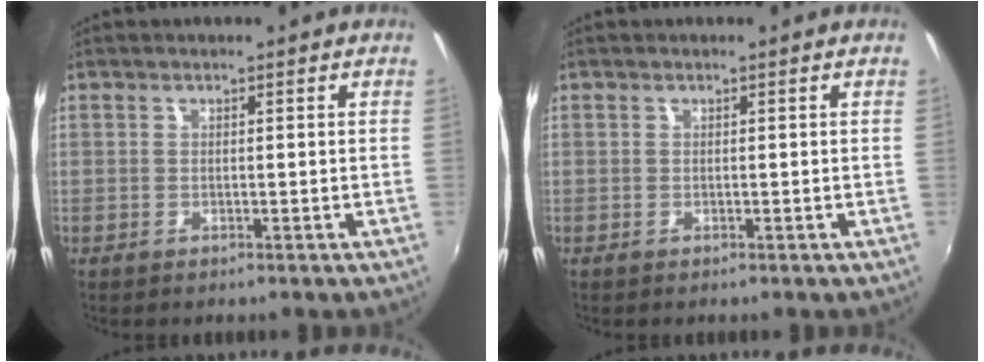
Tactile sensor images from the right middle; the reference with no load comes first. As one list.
[{"total": 0.0}]